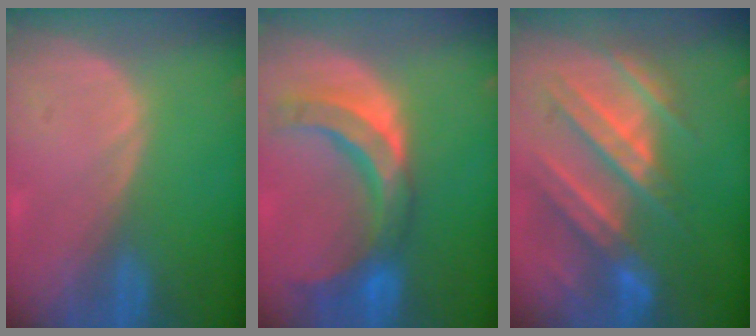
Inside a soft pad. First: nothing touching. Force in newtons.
{"total": 10.4, "press": 9.3, "slide": 4.7}
{"total": 10.1, "press": 9.6, "slide": 3.3}